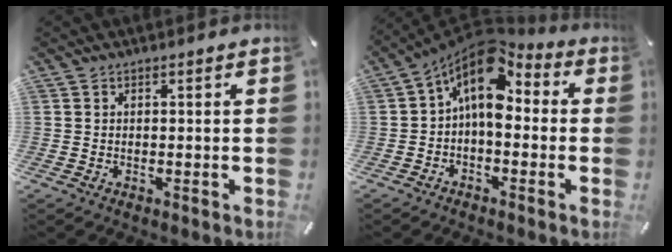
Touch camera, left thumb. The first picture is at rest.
{"total": 11.6, "force": [3.5, 7.0, 8.6], "torque": [-0.156, -0.032, 0.056]}